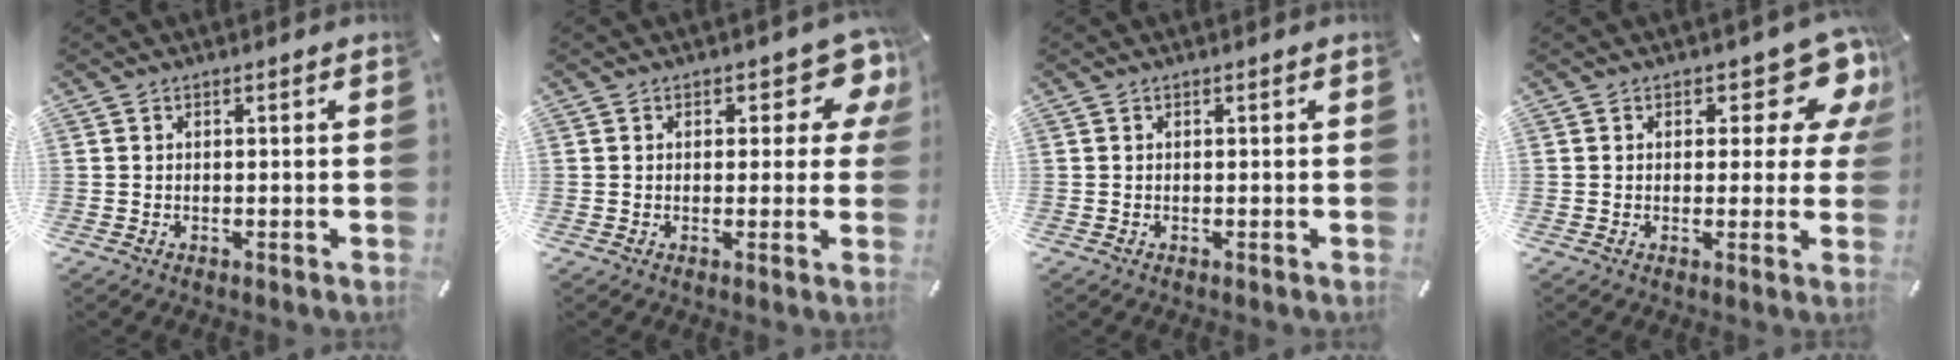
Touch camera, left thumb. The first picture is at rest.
{"total": 8.3, "force": [3.5, 4.2, 6.3], "torque": [-0.061, -0.016, 0.053]}
{"total": 0.0}
{"total": 11.7, "force": [6.0, 5.4, 8.4], "torque": [-0.096, -0.041, 0.102]}